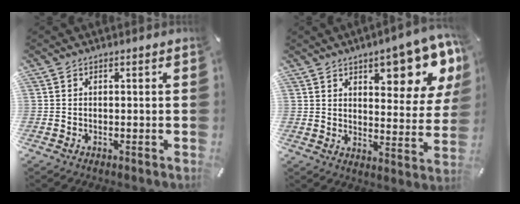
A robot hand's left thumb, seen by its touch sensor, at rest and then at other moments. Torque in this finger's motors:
{"motor_torque": [3.06, 1.95, 1.51, -1.26, 0.43]}